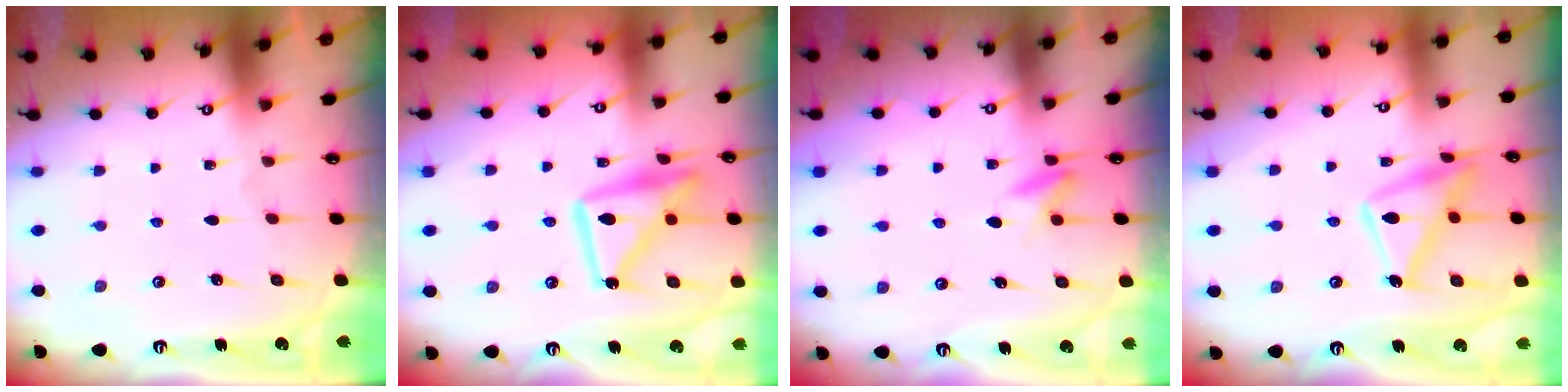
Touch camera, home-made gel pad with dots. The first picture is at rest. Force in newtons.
{"total": 15.3, "press": 15.3, "slide": 1.3}
{"total": 5.0, "press": 4.8, "slide": 1.6}
{"total": 14.3, "press": 14.2, "slide": 1.2}